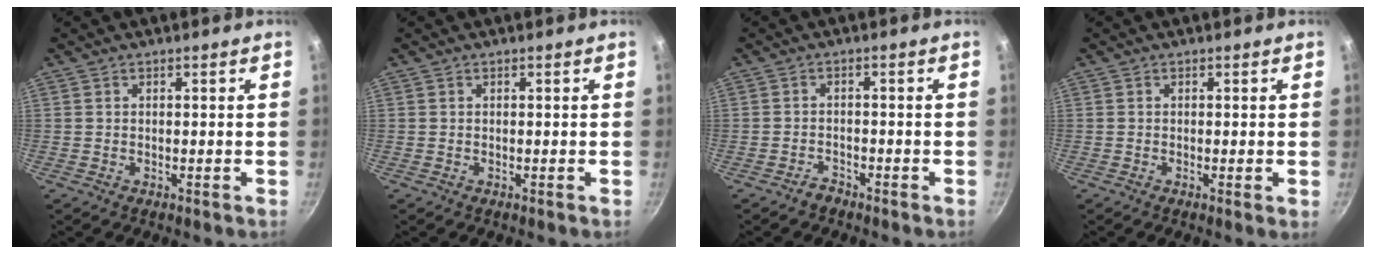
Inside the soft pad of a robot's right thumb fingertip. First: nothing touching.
{"total": 0.0}
{"total": 1.9, "force": [-1.7, 0.8, 0.3], "torque": [0.003, 0.024, -0.028]}
{"total": 1.1, "force": [-0.1, 0.1, 1.1], "torque": [-0.016, -0.005, -0.006]}